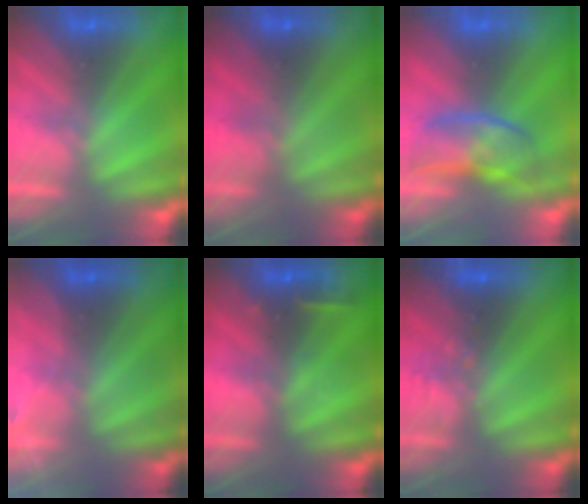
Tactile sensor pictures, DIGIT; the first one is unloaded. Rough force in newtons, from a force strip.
{"total": 2.9}
{"total": 2.7}
{"total": 2.9}
{"total": 2.4}
{"total": 2.9}